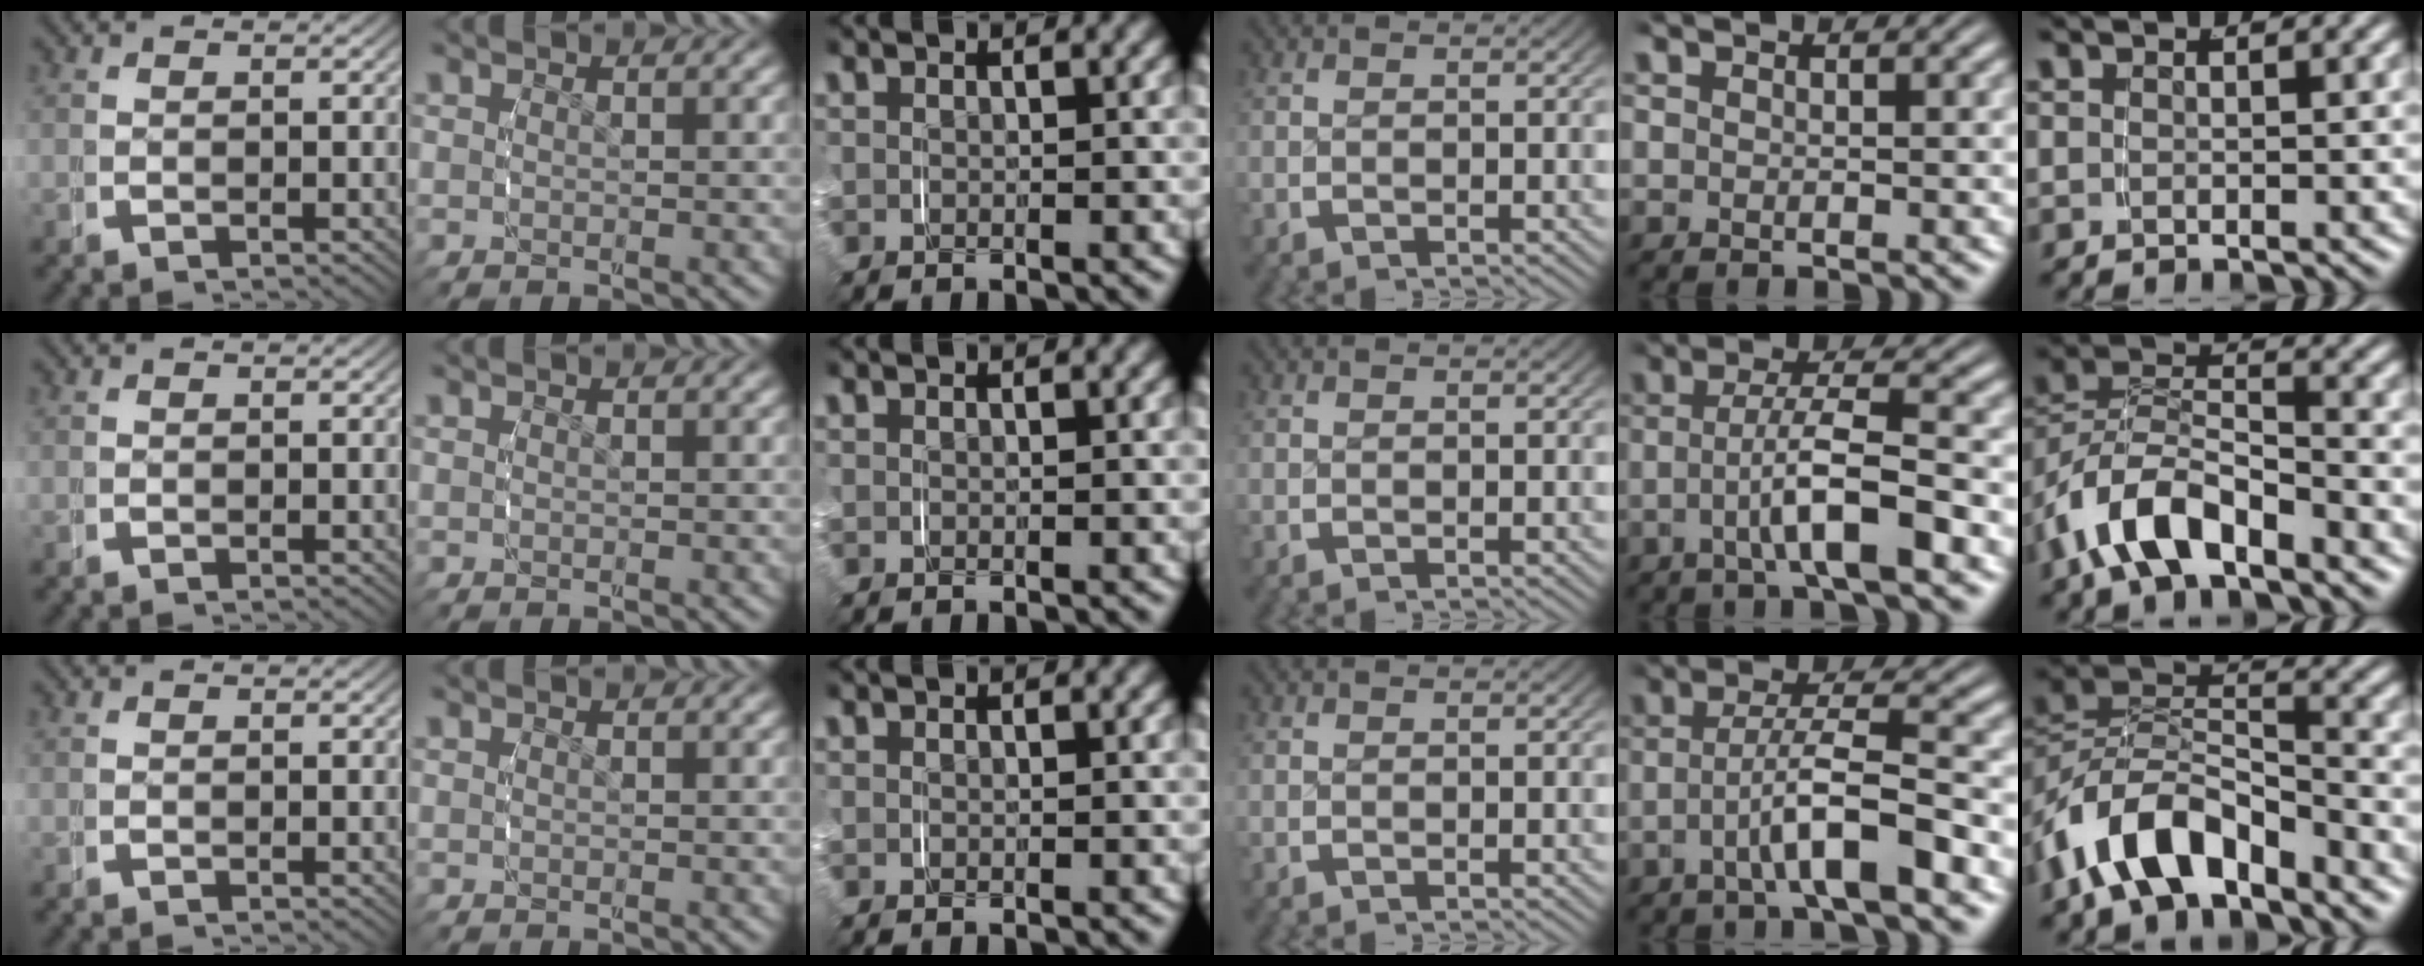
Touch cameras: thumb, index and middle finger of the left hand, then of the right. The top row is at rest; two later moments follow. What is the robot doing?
{"motion": "grasp_and_lifting", "object": "string"}